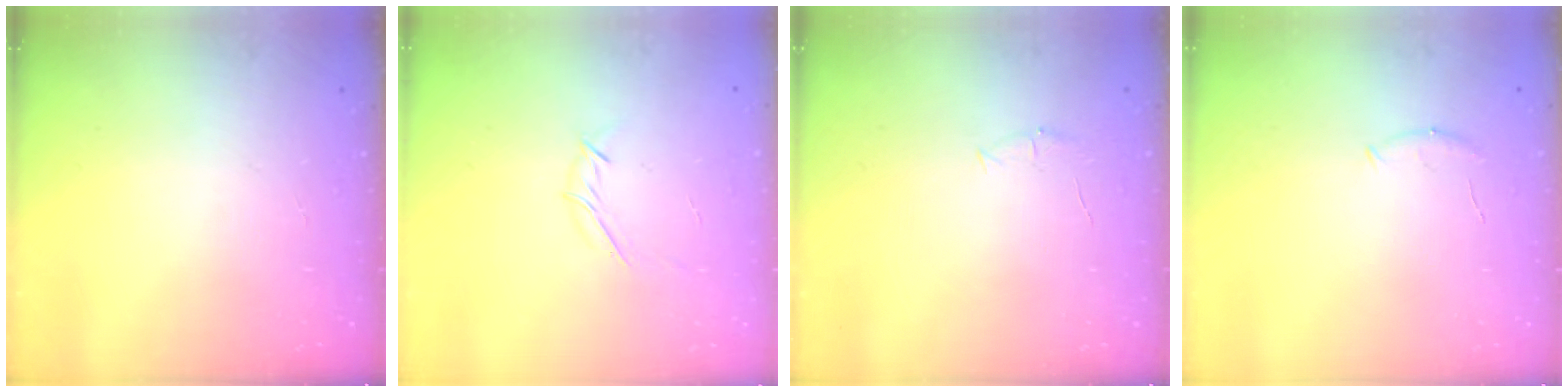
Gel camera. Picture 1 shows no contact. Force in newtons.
{"total": 3.9, "press": 3.8, "slide": 0.8}
{"total": 4.0, "press": 3.8, "slide": 1.2}
{"total": 5.5, "press": 5.4, "slide": 1.3}